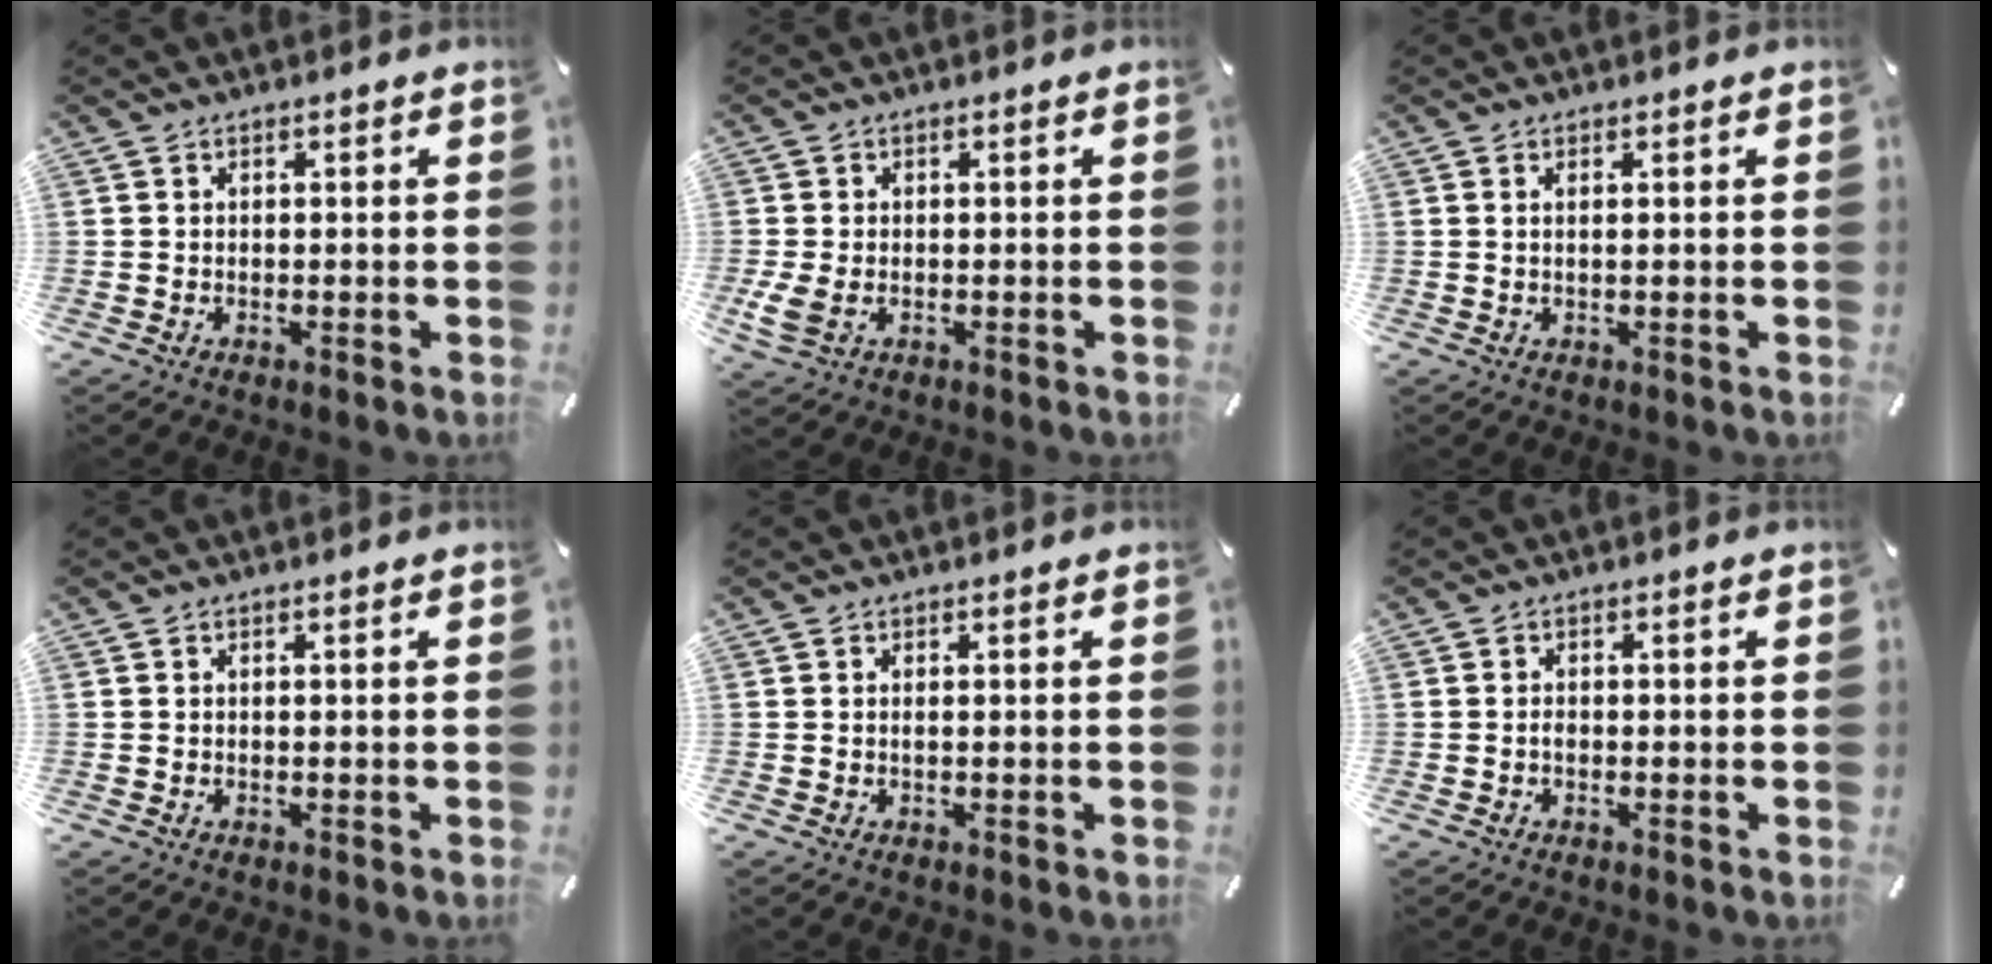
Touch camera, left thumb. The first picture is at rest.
{"total": 3.9, "force": [-0.7, 2.8, 2.8], "torque": [-0.061, -0.007, -0.014]}
{"total": 0.8, "force": [0.2, 0.1, 0.8], "torque": [-0.017, -0.002, 0.004]}
{"total": 0.0}
{"total": 0.5, "force": [0.0, 0.1, 0.5], "torque": [-0.010, -0.002, 0.001]}
{"total": 0.9, "force": [-0.3, 0.5, 0.7], "torque": [-0.016, -0.002, -0.006]}